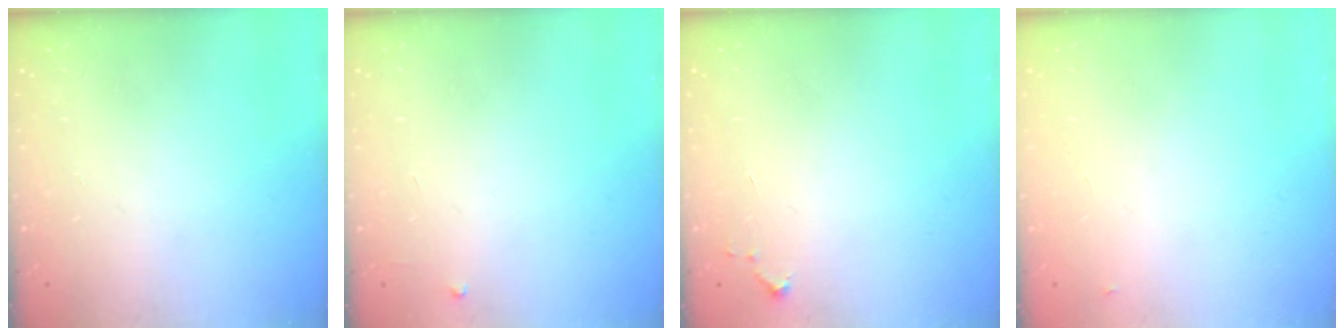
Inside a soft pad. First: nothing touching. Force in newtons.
{"total": 2.6, "press": 2.6, "slide": 0.4}
{"total": 3.5, "press": 3.5, "slide": 0.3}
{"total": 2.8, "press": 2.8, "slide": 0.4}